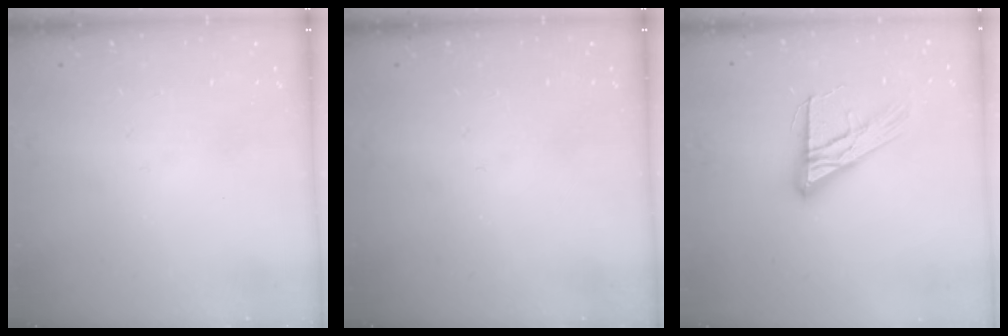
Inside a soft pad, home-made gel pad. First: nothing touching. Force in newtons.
{"total": 0.0}
{"total": 14.0, "press": 14.0, "slide": 1.0}